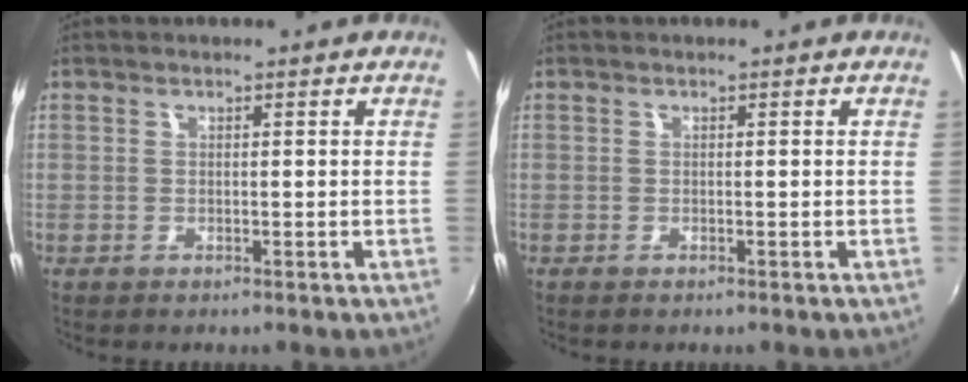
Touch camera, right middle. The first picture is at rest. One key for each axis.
{"total": 0.0}